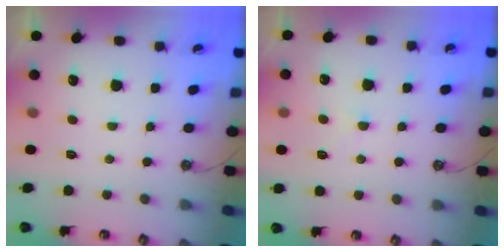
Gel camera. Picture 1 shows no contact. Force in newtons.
{"total": 0.7, "press": 0.5, "slide": 0.5}